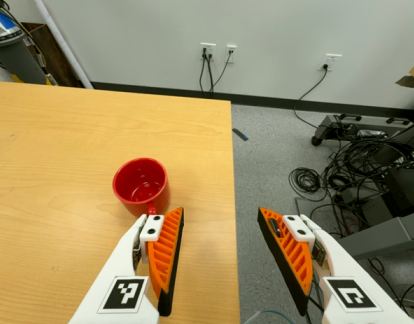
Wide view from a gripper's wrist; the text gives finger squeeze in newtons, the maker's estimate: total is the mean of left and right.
{"total": 0.0}